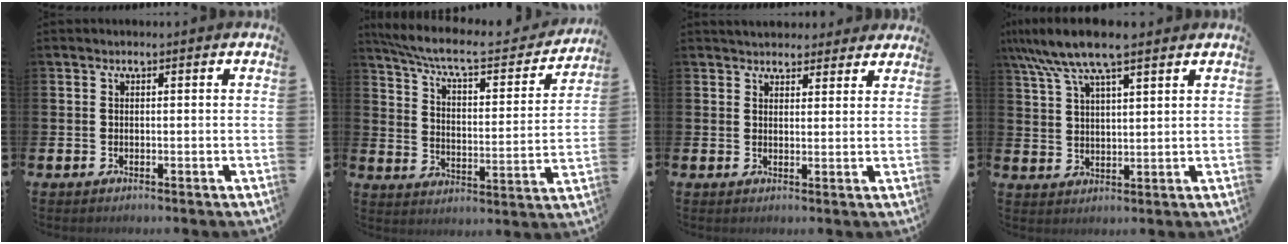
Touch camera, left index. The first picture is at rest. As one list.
[{"total": 8.1, "force": [7.0, 1.7, 3.6], "torque": [-0.094, -0.051, 0.113]}, {"total": 4.0, "force": [3.8, 1.3, 0.0], "torque": [0.003, -0.017, 0.068]}, {"total": 9.1, "force": [7.4, 1.9, 5.0], "torque": [-0.109, -0.016, 0.135]}]